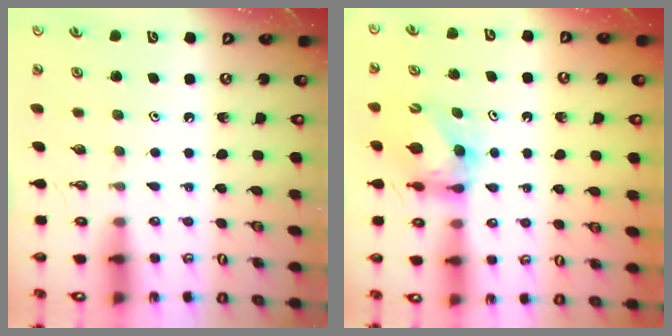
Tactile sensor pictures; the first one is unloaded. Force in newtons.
{"total": 6.7, "press": 6.7, "slide": 0.2}